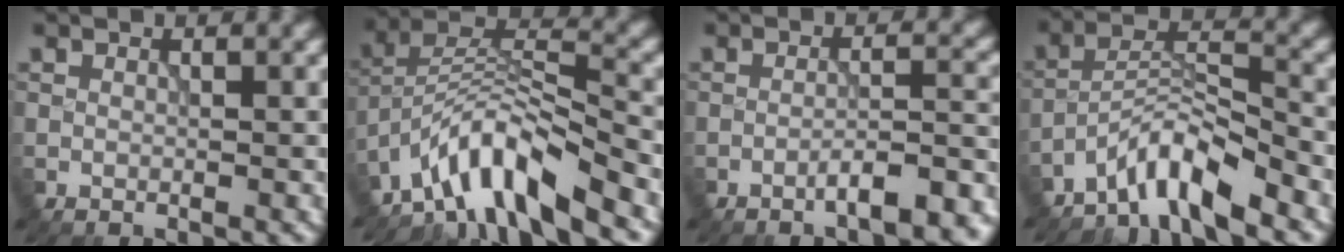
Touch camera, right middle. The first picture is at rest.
{"total": 8.6, "force": [-6.2, 2.1, 5.5], "torque": [-0.086, 0.009, -0.120]}
{"total": 5.8, "force": [-3.7, 1.4, 4.2], "torque": [-0.048, 0.014, -0.052]}
{"total": 5.2, "force": [-4.4, 0.7, 2.7], "torque": [-0.044, 0.010, -0.087]}